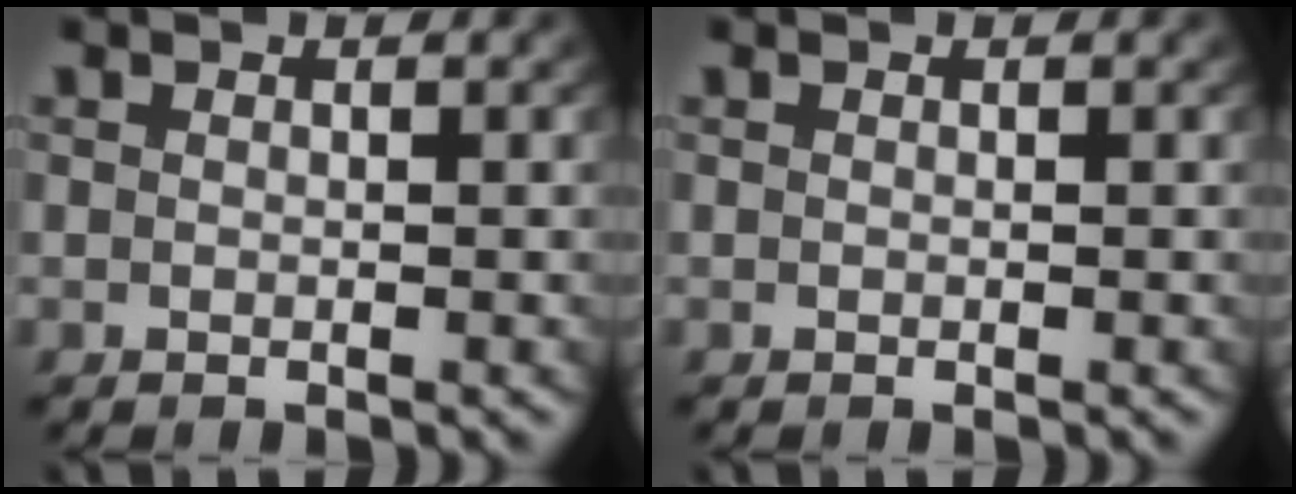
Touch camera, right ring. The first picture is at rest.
{"total": 0.0}